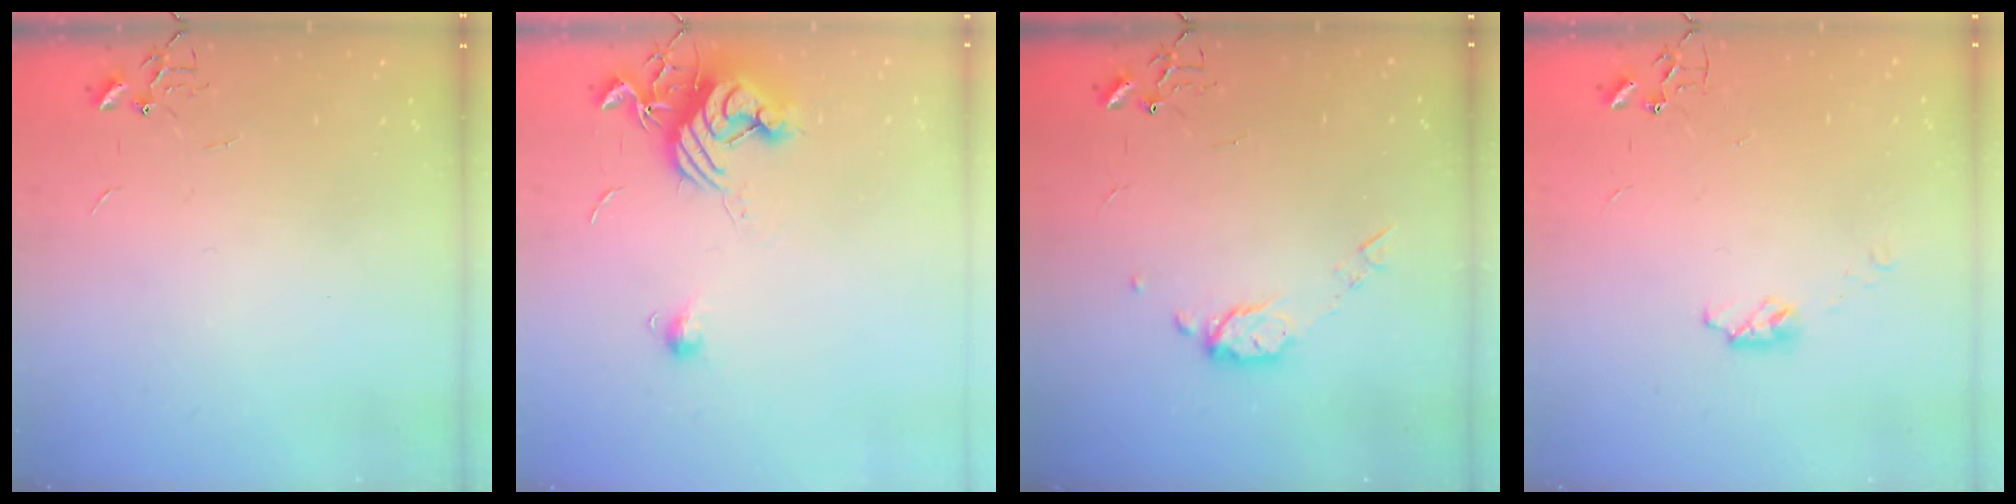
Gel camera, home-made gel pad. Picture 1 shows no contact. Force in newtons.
{"total": 11.7, "press": 11.6, "slide": 0.9}
{"total": 8.4, "press": 8.3, "slide": 1.0}
{"total": 4.9, "press": 4.8, "slide": 0.5}